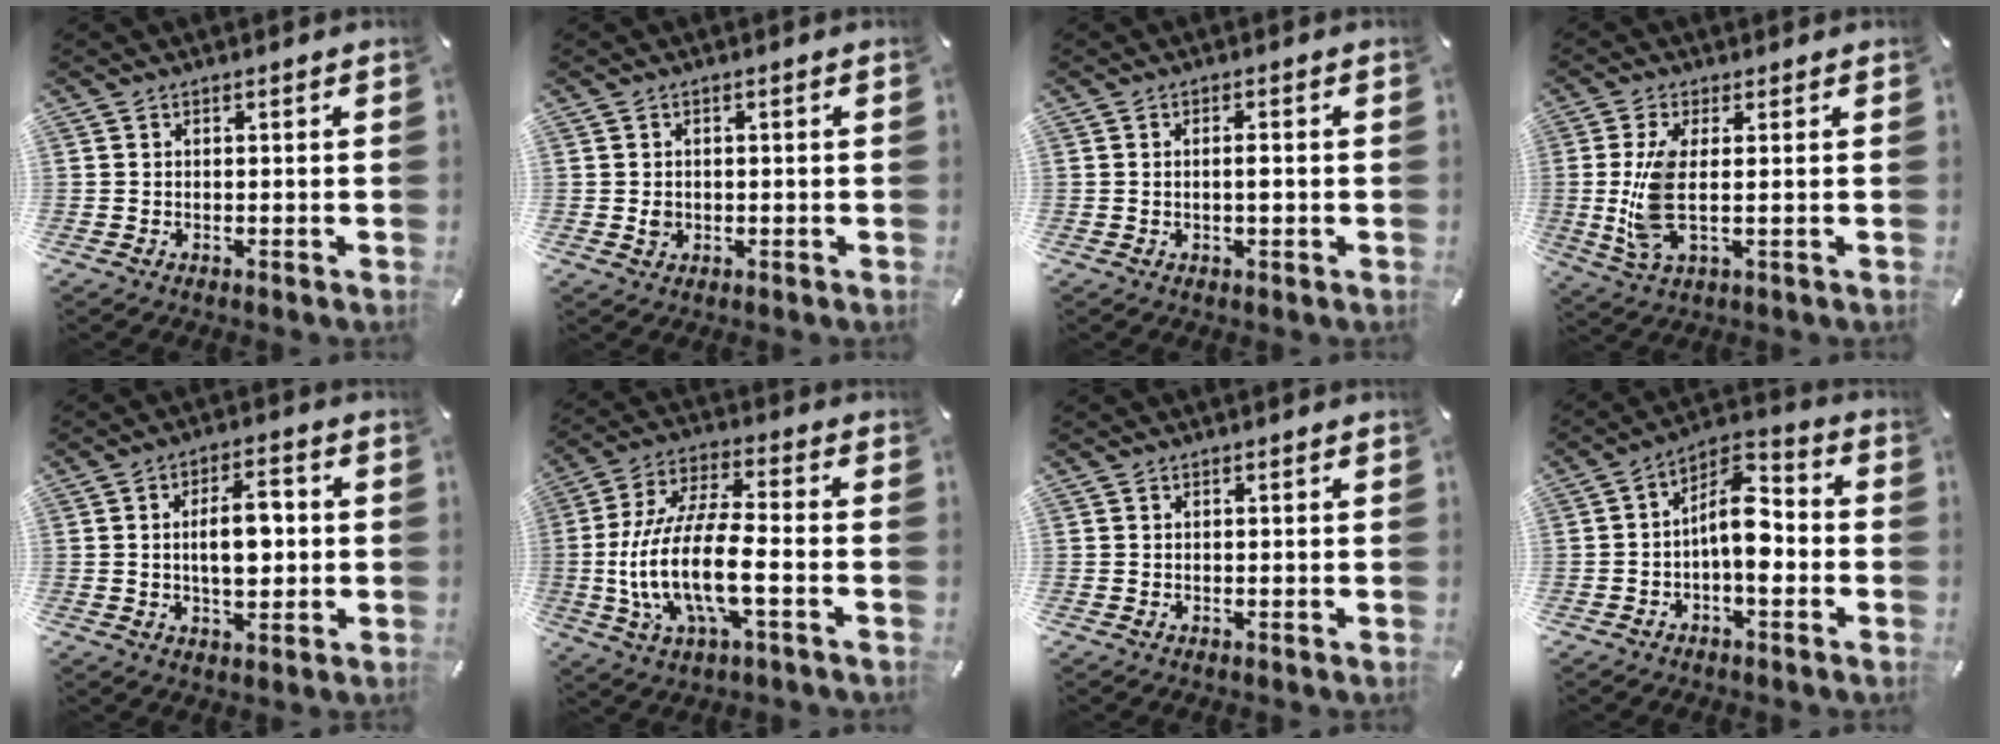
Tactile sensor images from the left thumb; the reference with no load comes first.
{"total": 1.9, "force": [-0.1, 1.6, 1.0], "torque": [-0.012, 0.001, -0.005]}
{"total": 2.2, "force": [-0.1, 0.9, 2.0], "torque": [-0.038, 0.002, -0.003]}
{"total": 9.5, "force": [0.3, 3.1, 9.0], "torque": [-0.199, -0.023, 0.005]}
{"total": 9.5, "force": [0.2, 5.1, 8.1], "torque": [-0.137, 0.005, -0.003]}
{"total": 17.3, "force": [-4.0, 6.4, 15.6], "torque": [-0.333, -0.010, -0.073]}
{"total": 0.0}
{"total": 10.6, "force": [-1.7, 5.5, 8.8], "torque": [-0.154, -0.002, -0.030]}